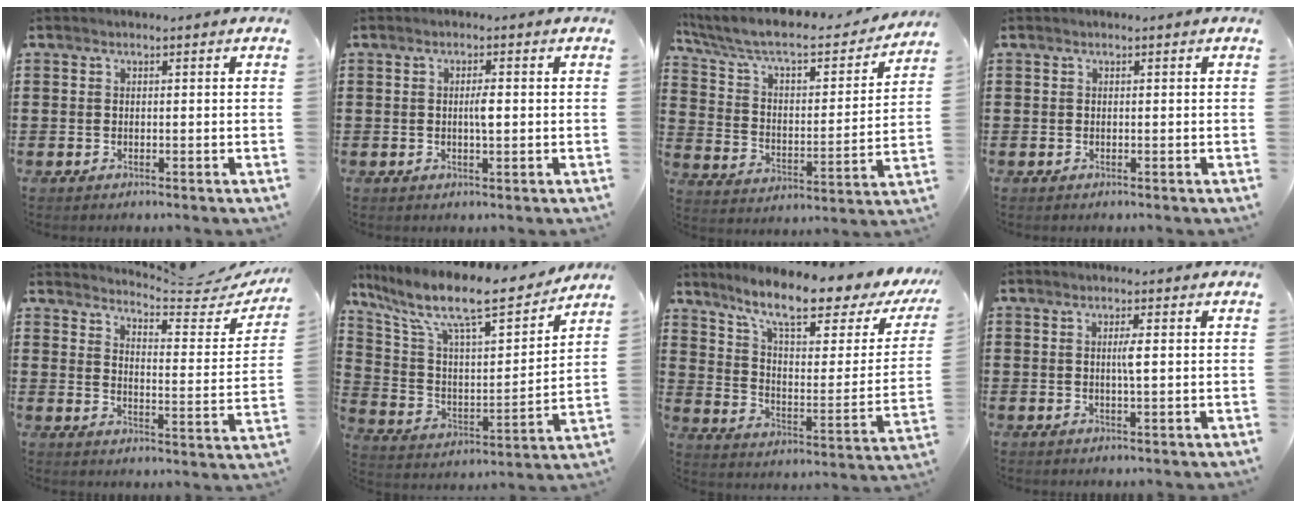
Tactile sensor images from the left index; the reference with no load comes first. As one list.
[{"total": 2.3, "force": [0.1, 0.5, 2.3], "torque": [-0.043, -0.002, 0.001]}, {"total": 7.3, "force": [6.0, 1.7, 3.7], "torque": [-0.099, -0.044, 0.097]}, {"total": 0.0}, {"total": 4.8, "force": [4.6, -0.1, 1.2], "torque": [-0.035, -0.044, 0.072]}, {"total": 12.5, "force": [9.9, 2.2, 7.3], "torque": [-0.176, -0.066, 0.165]}, {"total": 10.9, "force": [8.4, 1.4, 6.8], "torque": [-0.140, -0.056, 0.135]}, {"total": 2.1, "force": [0.4, 0.1, 2.0], "torque": [-0.041, -0.001, 0.004]}]